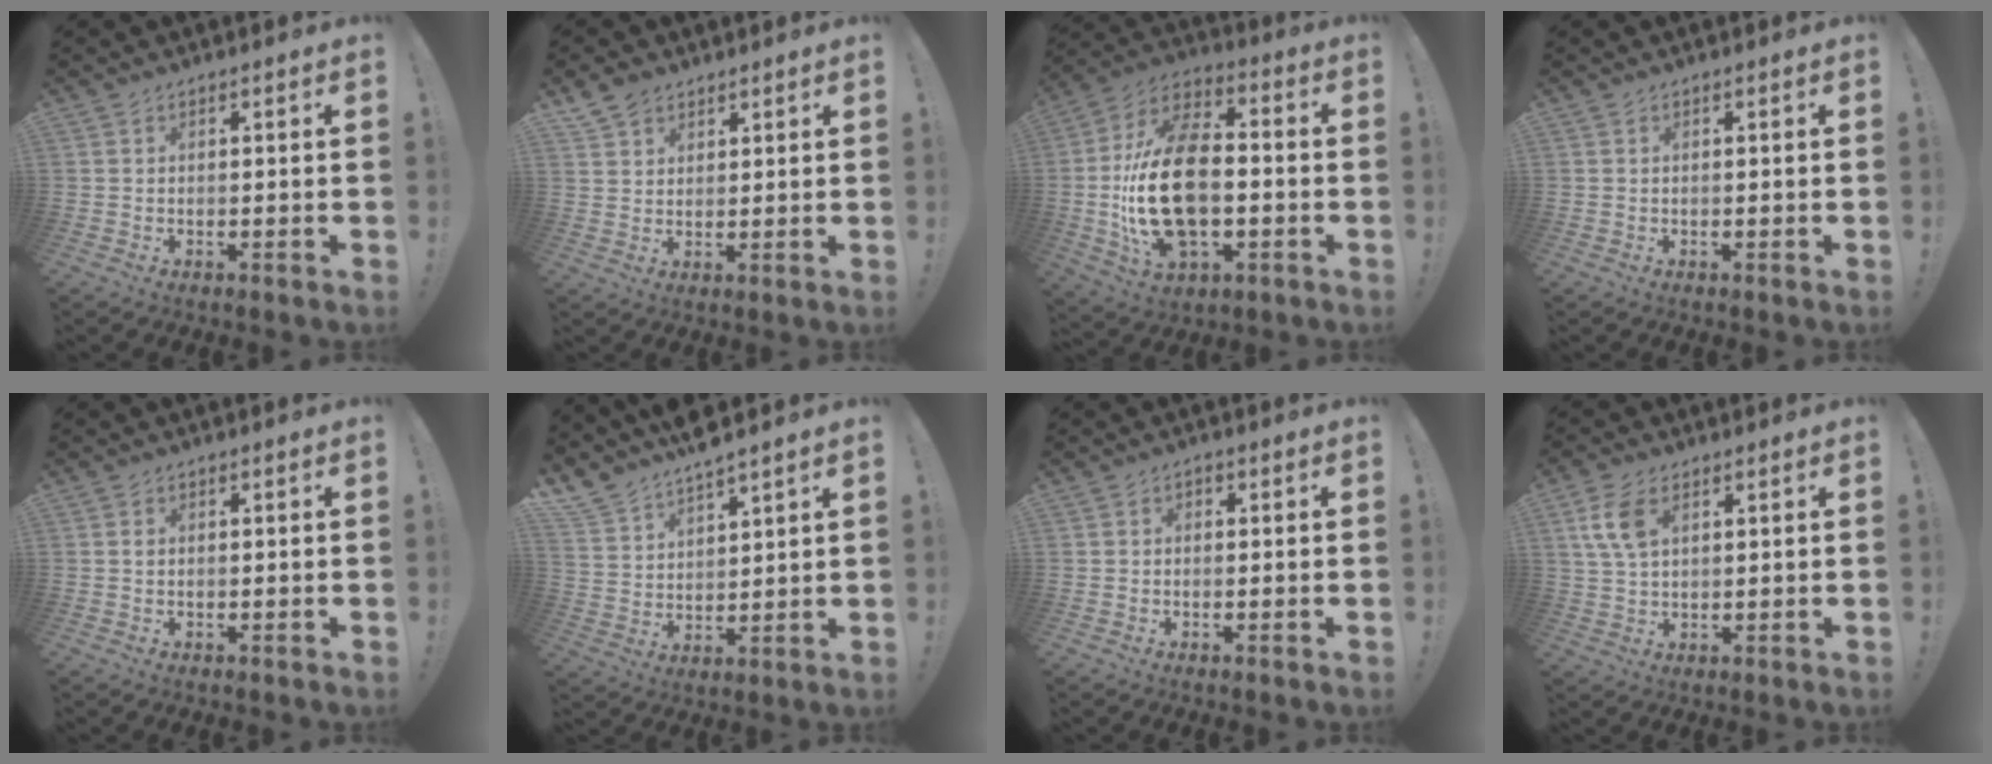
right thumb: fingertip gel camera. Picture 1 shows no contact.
{"total": 5.2, "force": [3.9, 3.2, 1.3], "torque": [-0.026, -0.018, 0.075]}
{"total": 24.3, "force": [-2.9, 14.4, 19.4], "torque": [-0.378, 0.023, -0.040]}
{"total": 0.0}
{"total": 0.6, "force": [0.0, 0.6, 0.2], "torque": [-0.011, 0.007, 0.001]}
{"total": 7.1, "force": [6.6, 1.9, 1.9], "torque": [-0.059, -0.050, 0.124]}
{"total": 1.1, "force": [-0.8, 0.7, 0.5], "torque": [-0.013, 0.006, -0.013]}
{"total": 7.7, "force": [3.0, 4.3, 5.7], "torque": [-0.117, -0.002, 0.056]}